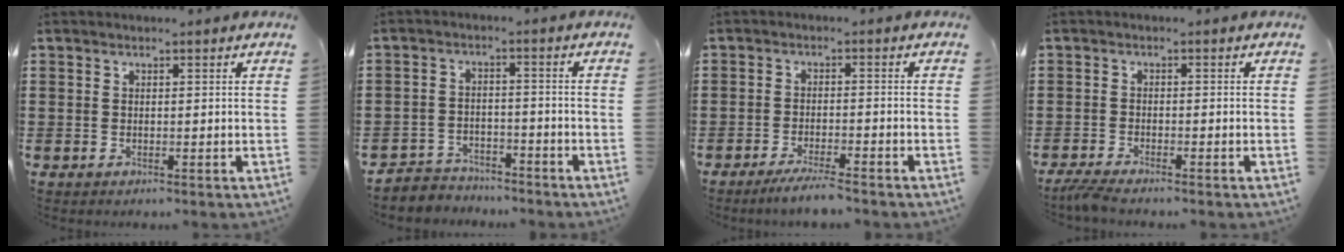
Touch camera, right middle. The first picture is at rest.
{"total": 3.4, "force": [-3.3, 0.9, -0.3], "torque": [-0.005, 0.003, -0.073]}
{"total": 3.4, "force": [-3.0, -0.1, 1.6], "torque": [-0.032, -0.004, -0.058]}
{"total": 2.3, "force": [-2.1, 0.0, 1.0], "torque": [-0.031, -0.005, -0.043]}